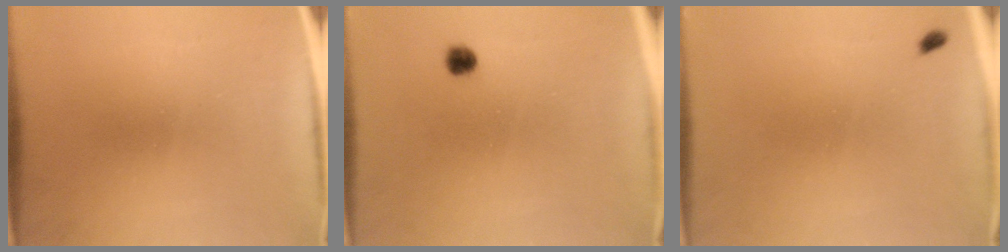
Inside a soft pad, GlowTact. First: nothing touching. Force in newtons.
{"total": 2.4}
{"total": 0.8}